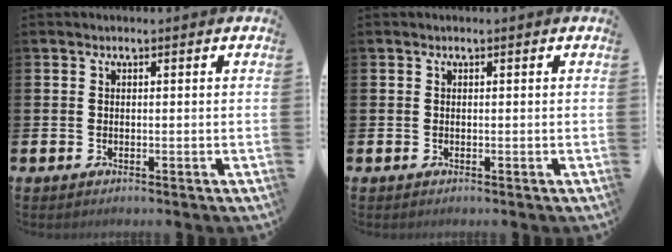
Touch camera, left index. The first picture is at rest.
{"total": 0.0}